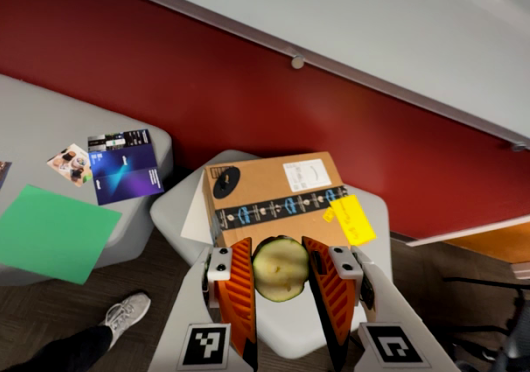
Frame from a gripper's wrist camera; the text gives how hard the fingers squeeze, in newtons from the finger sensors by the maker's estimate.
{"total": 12.0, "left": 12.3, "right": 11.7}